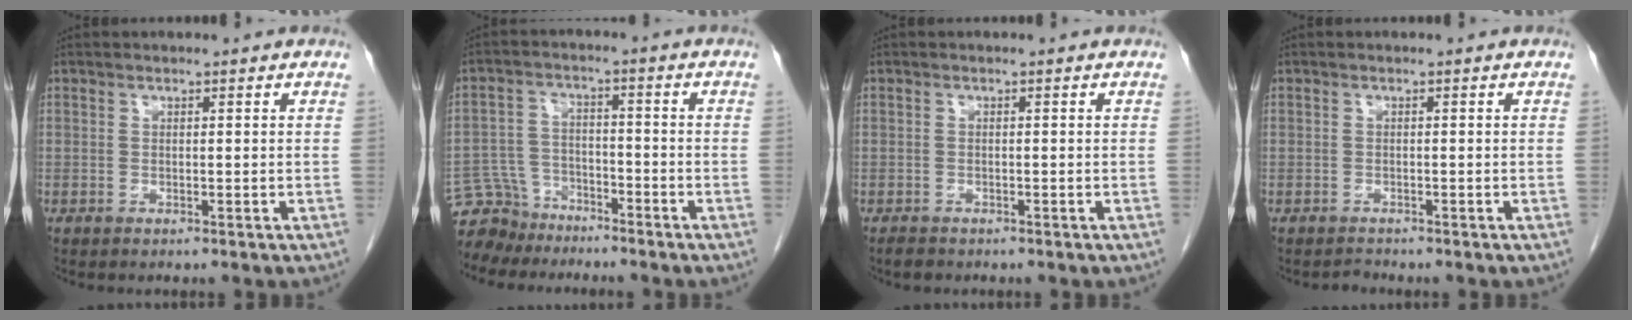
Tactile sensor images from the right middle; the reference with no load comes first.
{"total": 7.0, "force": [-6.2, 3.1, -0.2], "torque": [-0.001, 0.005, -0.117]}
{"total": 1.1, "force": [-1.0, 0.5, 0.3], "torque": [-0.015, -0.003, -0.015]}
{"total": 0.7, "force": [-0.6, 0.0, -0.3], "torque": [0.003, -0.006, -0.011]}